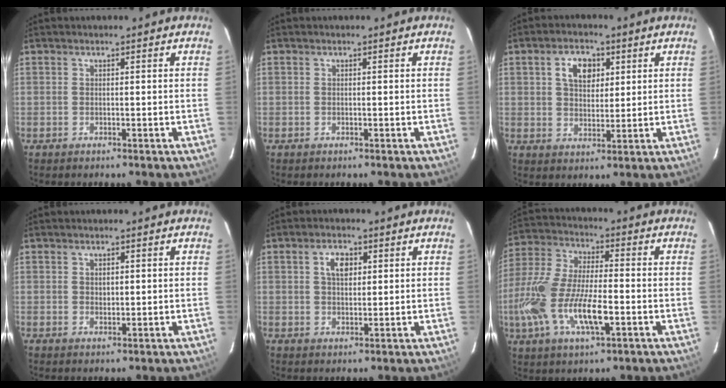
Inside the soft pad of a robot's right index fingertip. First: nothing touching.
{"total": 0.0}
{"total": 6.5, "force": [2.4, 4.2, 4.3], "torque": [-0.068, 0.016, 0.043]}
{"total": 1.5, "force": [0.5, 1.1, 0.8], "torque": [-0.010, 0.003, 0.010]}
{"total": 4.1, "force": [1.4, 2.4, 2.9], "torque": [-0.050, 0.009, 0.026]}
{"total": 18.2, "force": [-5.6, 6.3, 16.2], "torque": [-0.345, -0.019, -0.107]}